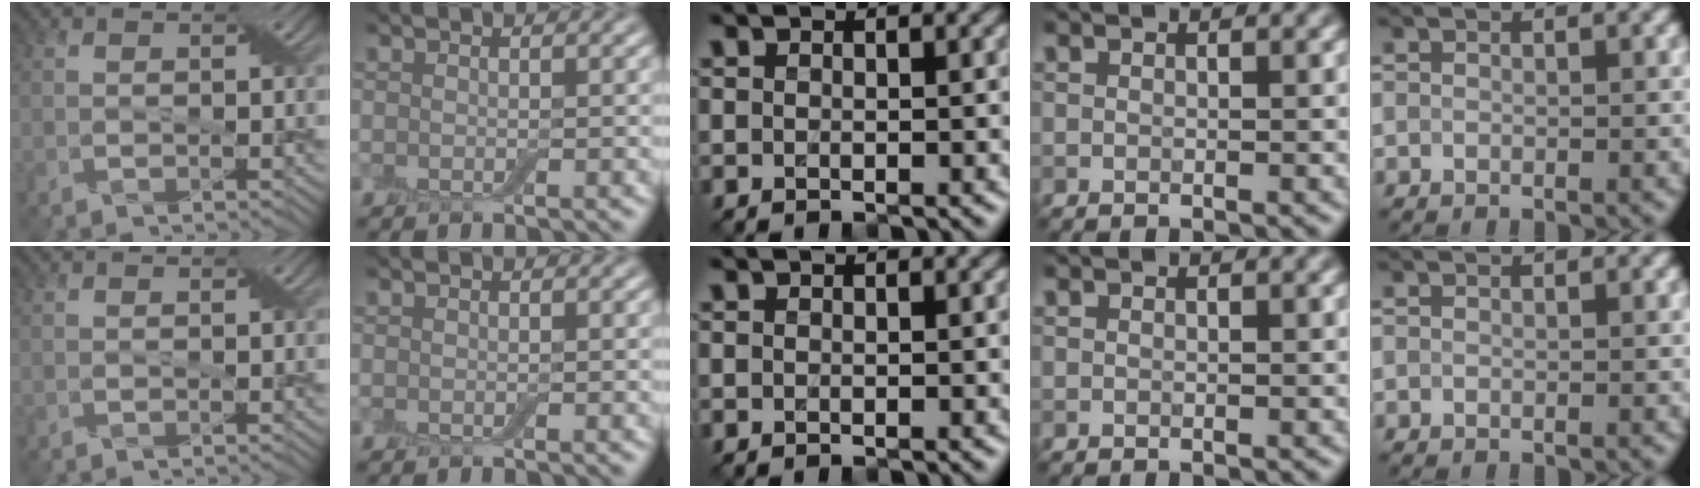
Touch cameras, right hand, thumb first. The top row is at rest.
{}